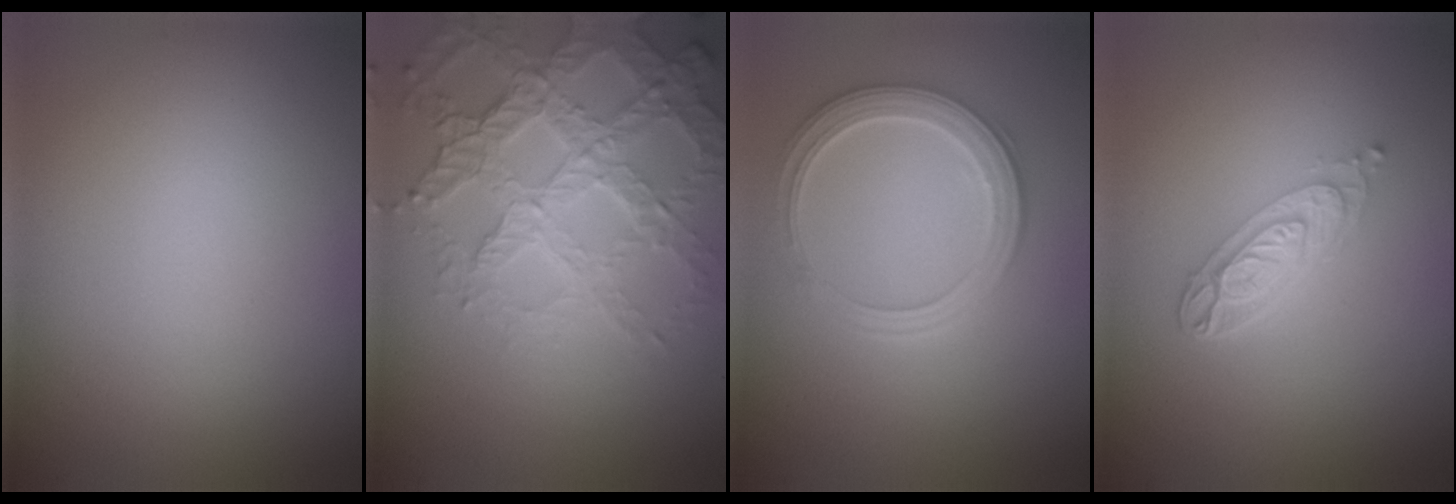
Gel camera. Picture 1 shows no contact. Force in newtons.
{"total": 7.5, "press": 5.2, "slide": 5.4}
{"total": 3.4, "press": 3.2, "slide": 1.0}
{"total": 4.0, "press": 2.9, "slide": 2.7}